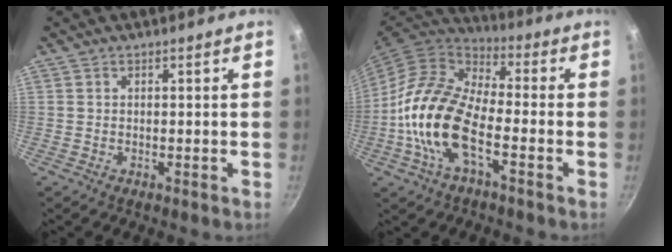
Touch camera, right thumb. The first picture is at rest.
{"total": 17.0, "force": [-4.6, 8.1, 14.2], "torque": [-0.264, 0.031, -0.105]}